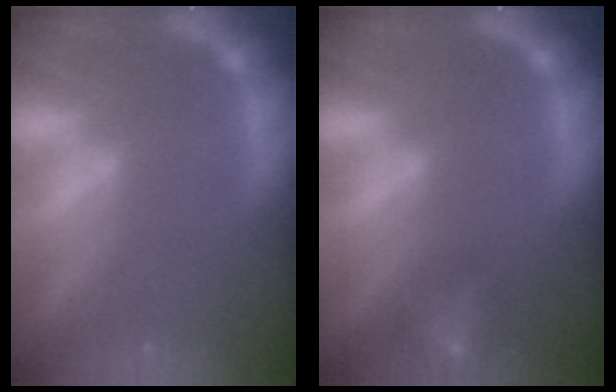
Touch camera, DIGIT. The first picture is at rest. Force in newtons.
{"total": 4.5}